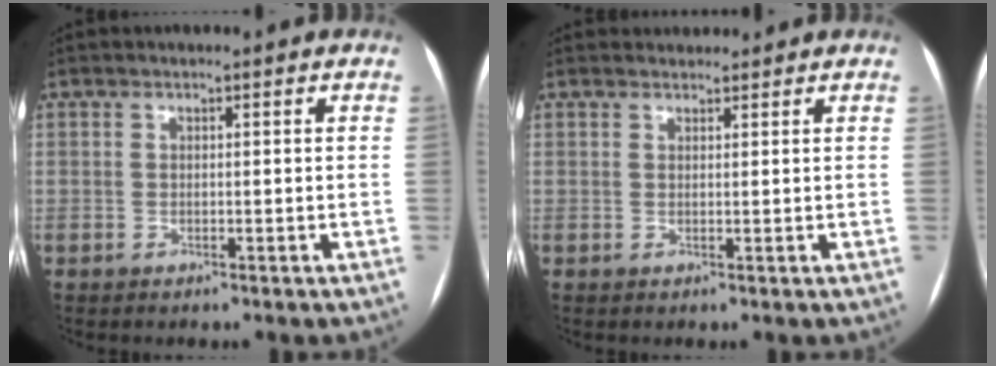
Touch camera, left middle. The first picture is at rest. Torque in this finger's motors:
{"motor_torque": [0.07, -0.25, -0.01, 0.00]}